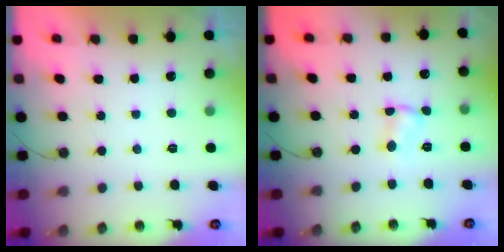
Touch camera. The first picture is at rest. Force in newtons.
{"total": 1.8, "press": 1.8, "slide": 0.1}